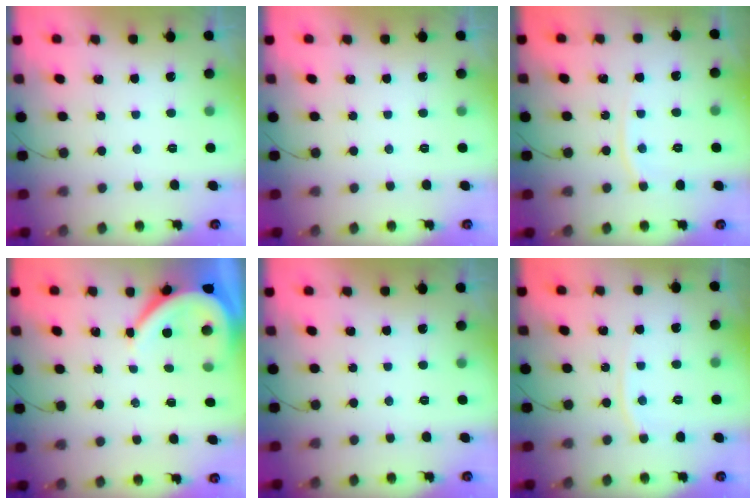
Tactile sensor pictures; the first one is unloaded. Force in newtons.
{"total": 0.0}
{"total": 5.0, "press": 5.0, "slide": 0.3}
{"total": 6.7, "press": 6.7, "slide": 0.7}
{"total": 0.0}
{"total": 5.2, "press": 5.1, "slide": 0.8}